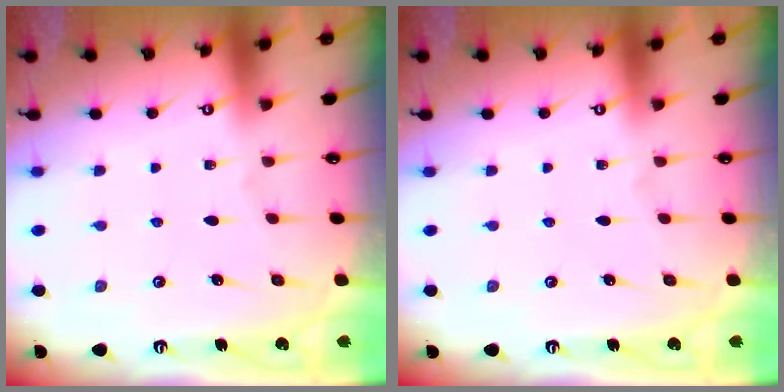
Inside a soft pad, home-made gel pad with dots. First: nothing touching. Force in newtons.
{"total": 0.0}